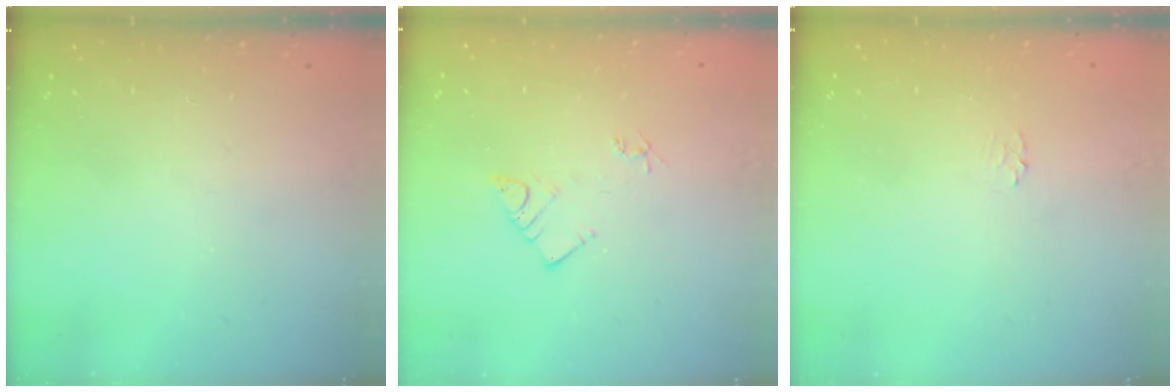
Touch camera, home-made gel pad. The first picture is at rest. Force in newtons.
{"total": 6.1, "press": 6.0, "slide": 0.4}
{"total": 1.7, "press": 1.7, "slide": 0.3}